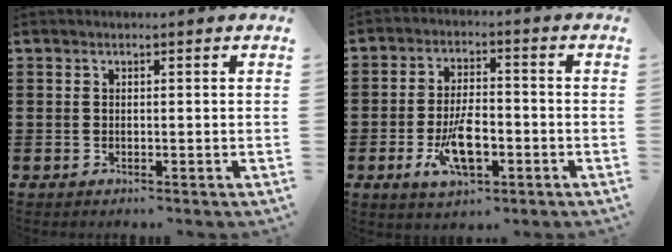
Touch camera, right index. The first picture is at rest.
{"total": 8.0, "force": [-2.7, 3.5, 6.7], "torque": [-0.140, -0.005, -0.049]}